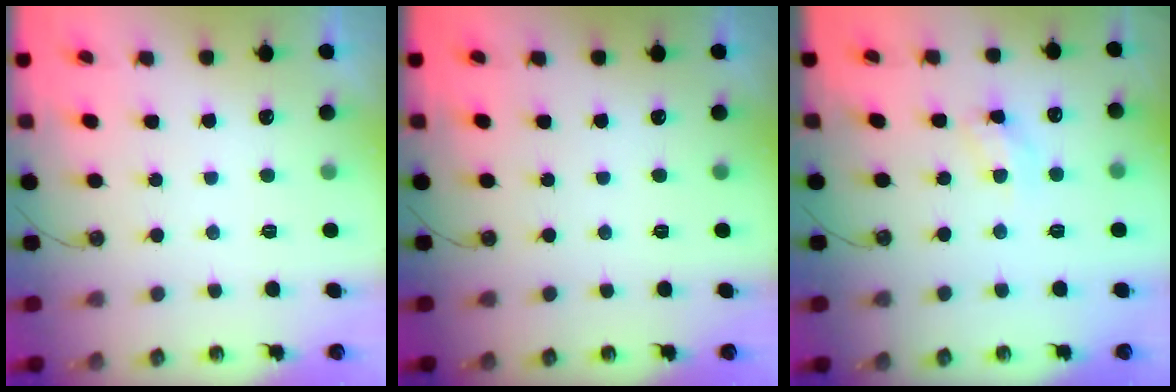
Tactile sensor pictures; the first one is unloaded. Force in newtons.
{"total": 0.0}
{"total": 5.7, "press": 5.7, "slide": 0.4}